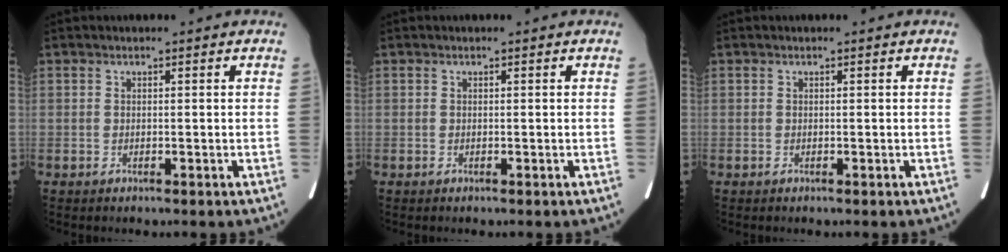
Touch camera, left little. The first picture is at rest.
{"total": 0.0}
{"total": 0.0}